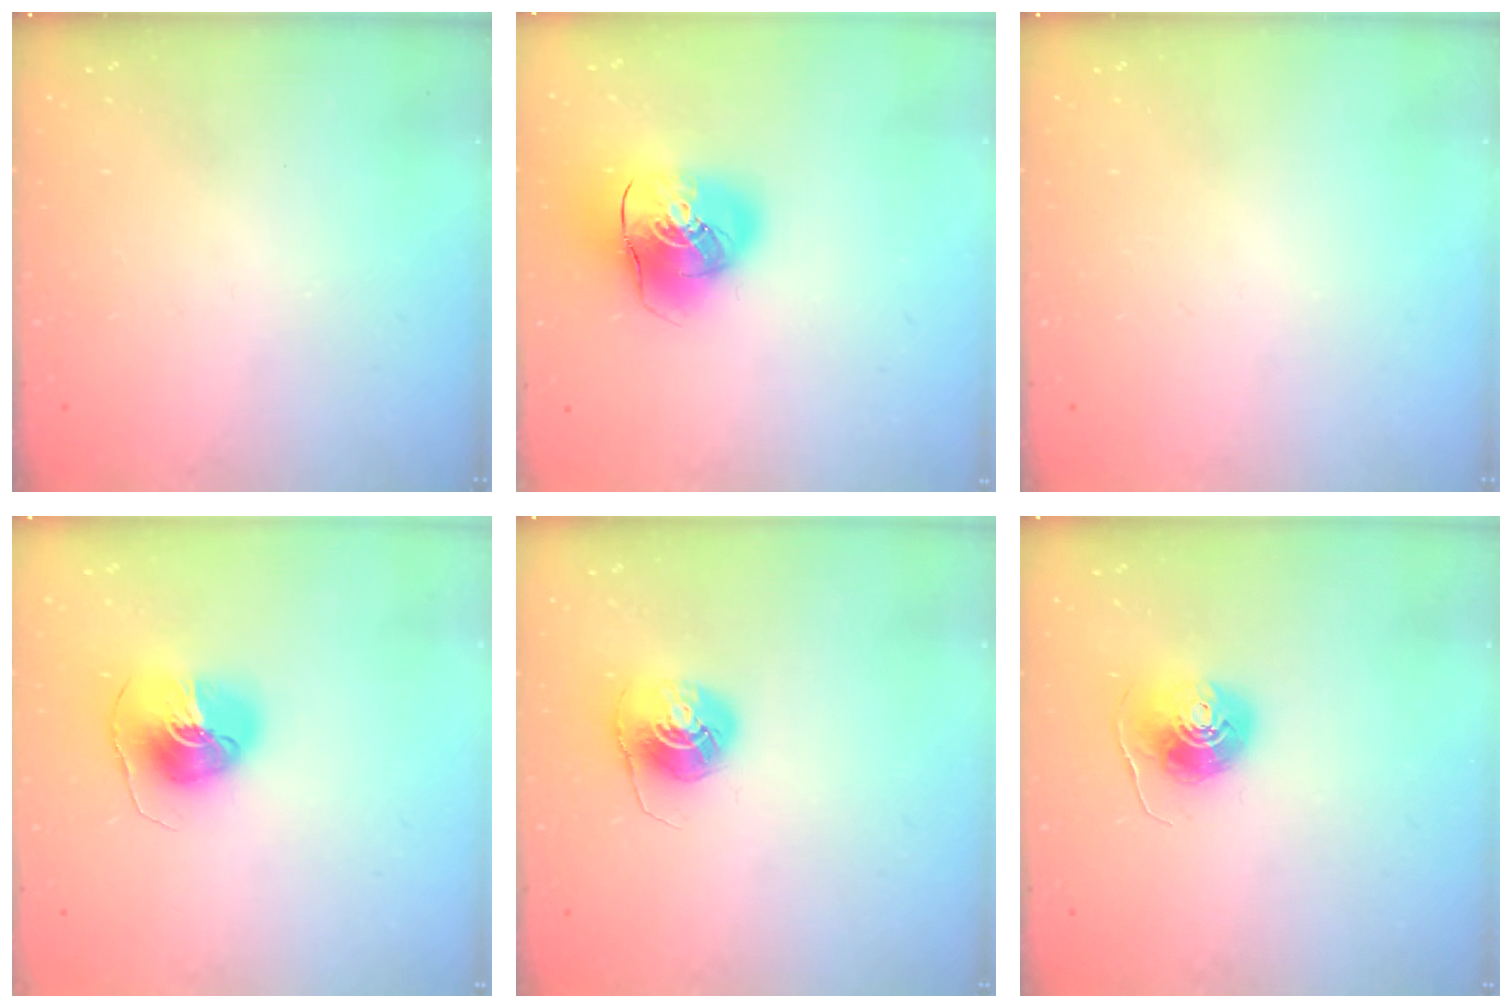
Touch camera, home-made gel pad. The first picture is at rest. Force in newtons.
{"total": 14.9, "press": 14.7, "slide": 2.5}
{"total": 0.0}
{"total": 9.9, "press": 9.9, "slide": 1.3}
{"total": 7.7, "press": 7.7, "slide": 0.2}
{"total": 8.7, "press": 8.7, "slide": 0.5}